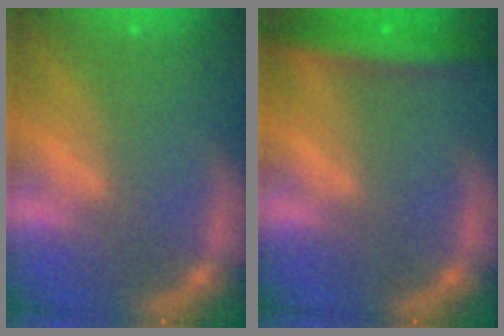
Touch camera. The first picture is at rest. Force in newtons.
{"total": 5.0}